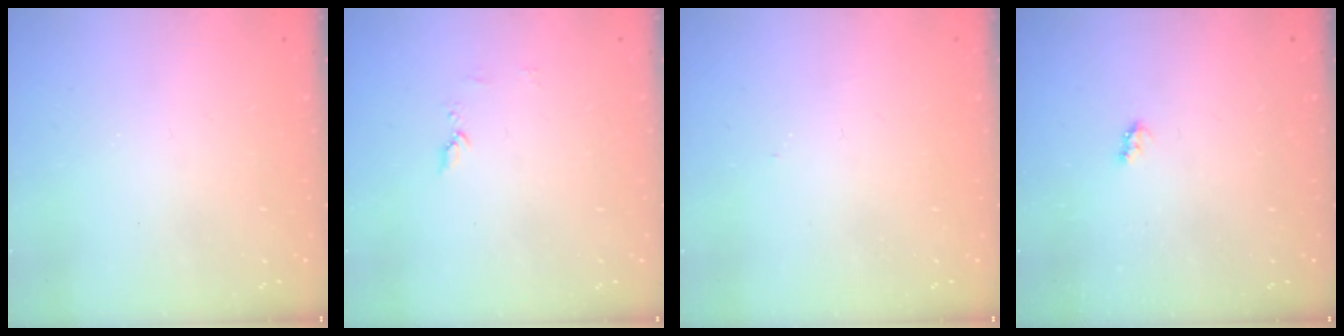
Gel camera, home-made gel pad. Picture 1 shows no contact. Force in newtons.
{"total": 5.1, "press": 5.0, "slide": 0.6}
{"total": 3.3, "press": 3.3, "slide": 0.4}
{"total": 2.6, "press": 2.6, "slide": 0.4}